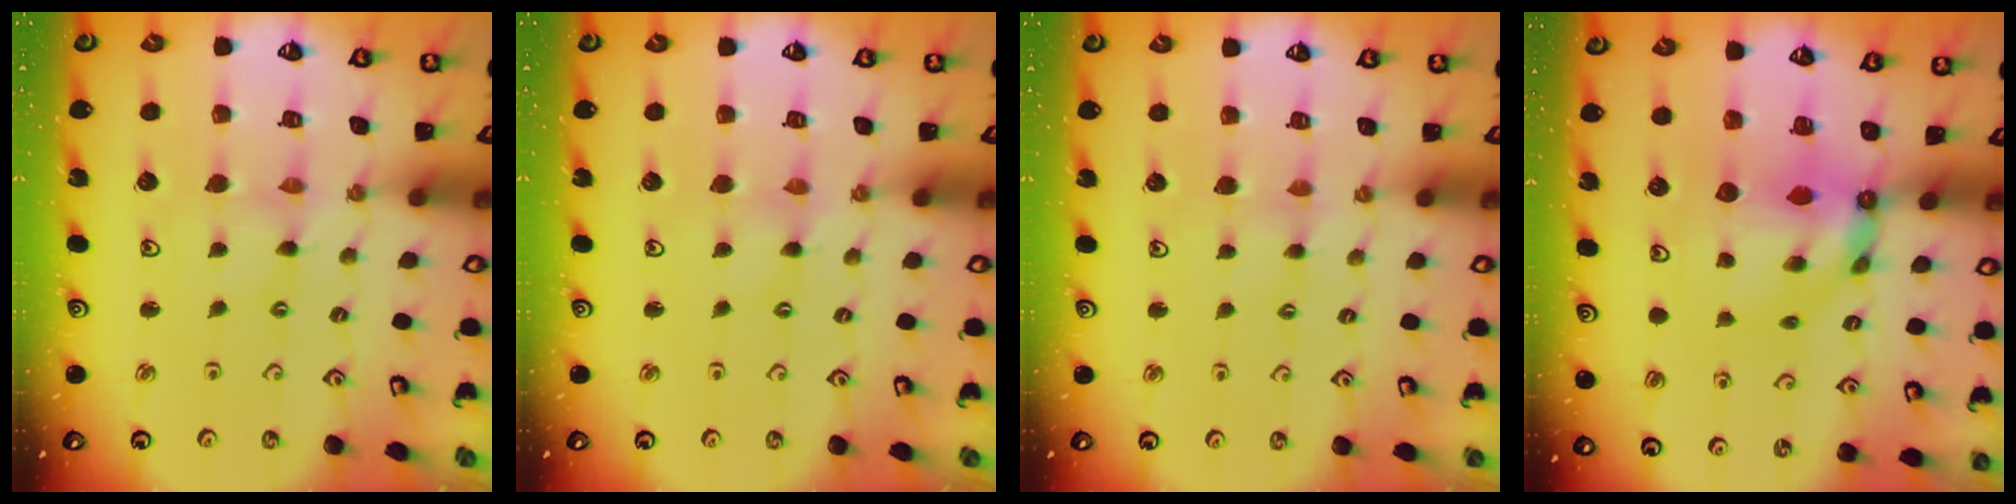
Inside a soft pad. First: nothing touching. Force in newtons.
{"total": 0.0}
{"total": 1.8, "press": 1.7, "slide": 0.3}
{"total": 7.7, "press": 7.6, "slide": 0.3}